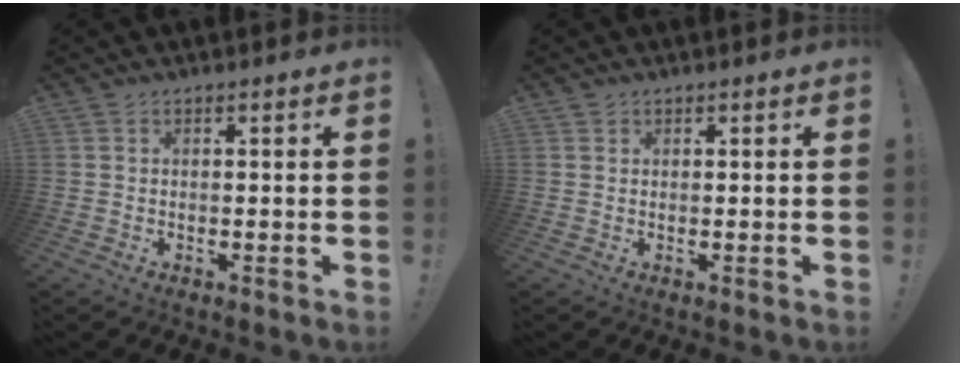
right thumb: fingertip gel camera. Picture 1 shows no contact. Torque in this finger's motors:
{"motor_torque": [0.06, 0.01, 0.03, -0.03, 0.00]}